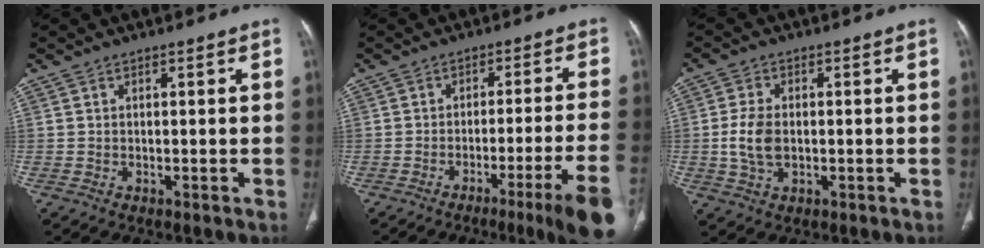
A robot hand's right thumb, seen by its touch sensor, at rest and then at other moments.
{"total": 12.7, "force": [-6.9, -1.0, 10.6], "torque": [-0.134, 0.023, -0.098]}
{"total": 5.9, "force": [-0.5, 3.5, 4.6], "torque": [-0.101, 0.003, -0.008]}